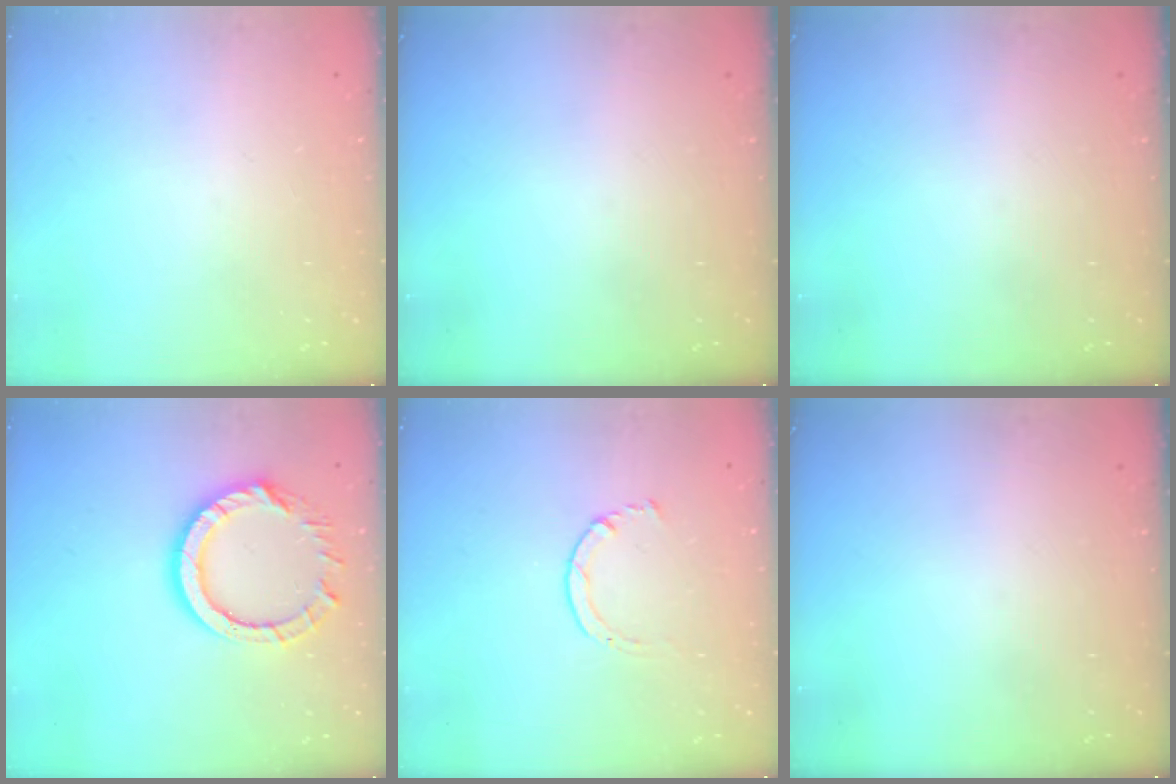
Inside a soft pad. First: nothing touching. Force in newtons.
{"total": 0.0}
{"total": 0.0}
{"total": 12.6, "press": 12.6, "slide": 1.2}
{"total": 2.0, "press": 1.9, "slide": 0.3}
{"total": 0.0}